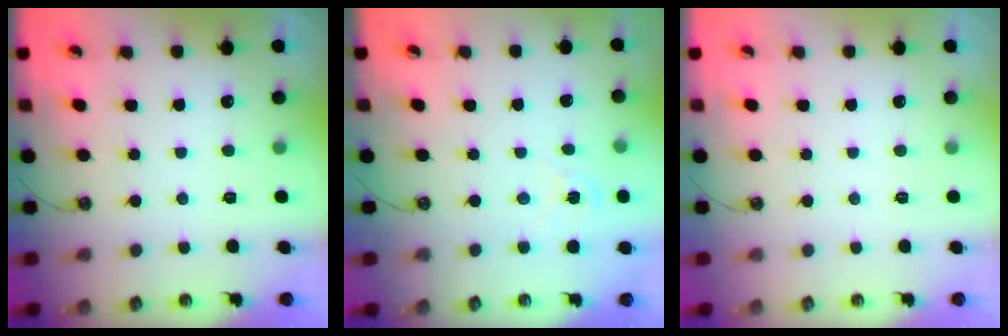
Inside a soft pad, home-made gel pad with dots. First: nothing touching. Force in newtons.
{"total": 2.2, "press": 2.2, "slide": 0.3}
{"total": 0.0}